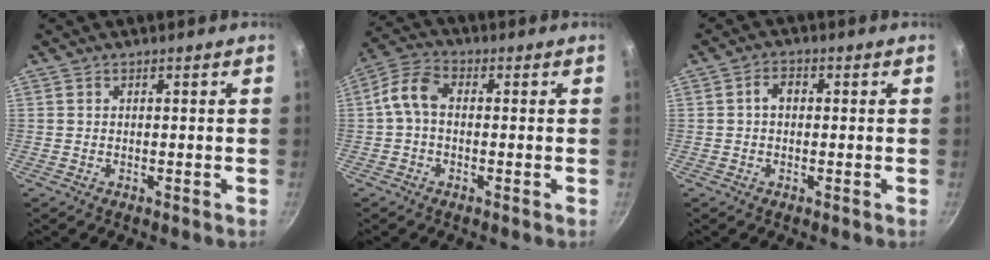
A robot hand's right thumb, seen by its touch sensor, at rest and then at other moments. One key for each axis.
{"total": 6.0, "fx": -0.4, "fy": 3.9, "fz": 4.6, "tx": -0.097, "ty": 0.027, "tz": -0.022}
{"total": 2.8, "fx": 0.0, "fy": 2.0, "fz": 1.9, "tx": -0.024, "ty": 0.007, "tz": -0.004}